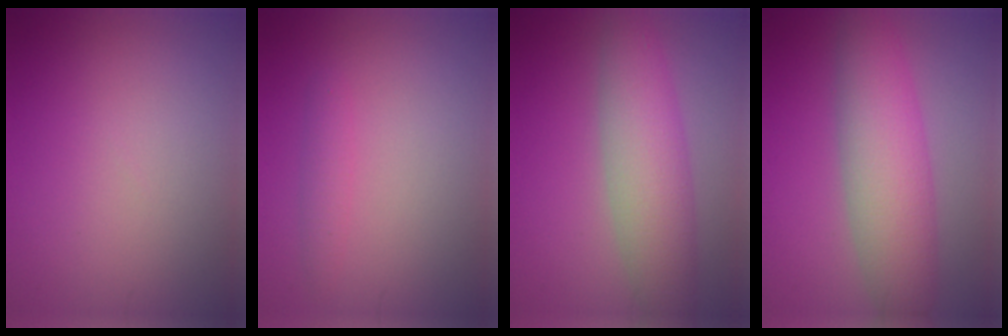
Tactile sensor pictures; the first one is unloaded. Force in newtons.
{"total": 1.3, "press": 1.3, "slide": 0.0}
{"total": 6.1, "press": 6.1, "slide": 0.3}
{"total": 6.9, "press": 6.9, "slide": 0.3}